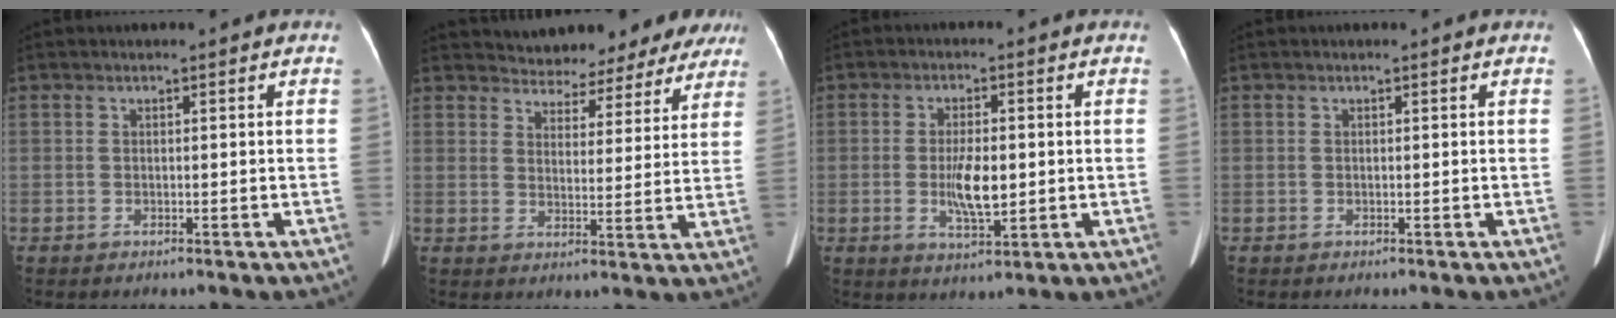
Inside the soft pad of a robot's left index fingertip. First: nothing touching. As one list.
[{"total": 16.6, "force": [15.5, 5.1, 2.9], "torque": [-0.019, -0.020, 0.174]}, {"total": 5.5, "force": [-1.1, 1.7, 5.1], "torque": [-0.099, -0.027, -0.017]}, {"total": 0.0}]